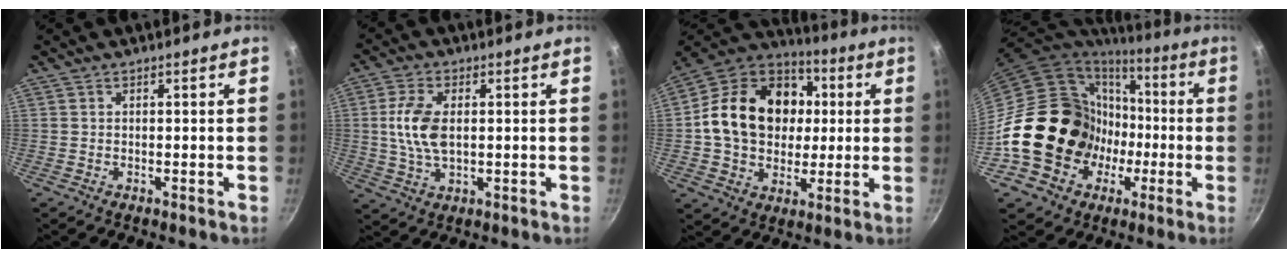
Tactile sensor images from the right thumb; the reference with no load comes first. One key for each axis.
{"total": 8.8, "fx": 0.8, "fy": 4.9, "fz": 7.3, "tx": -0.146, "ty": 0.003, "tz": 0.014}
{"total": 22.8, "fx": 2.3, "fy": 17.7, "fz": 14.1, "tx": -0.221, "ty": 0.029, "tz": 0.035}
{"total": 23.6, "fx": -2.7, "fy": 20.0, "fz": 12.3, "tx": -0.202, "ty": 0.045, "tz": -0.024}